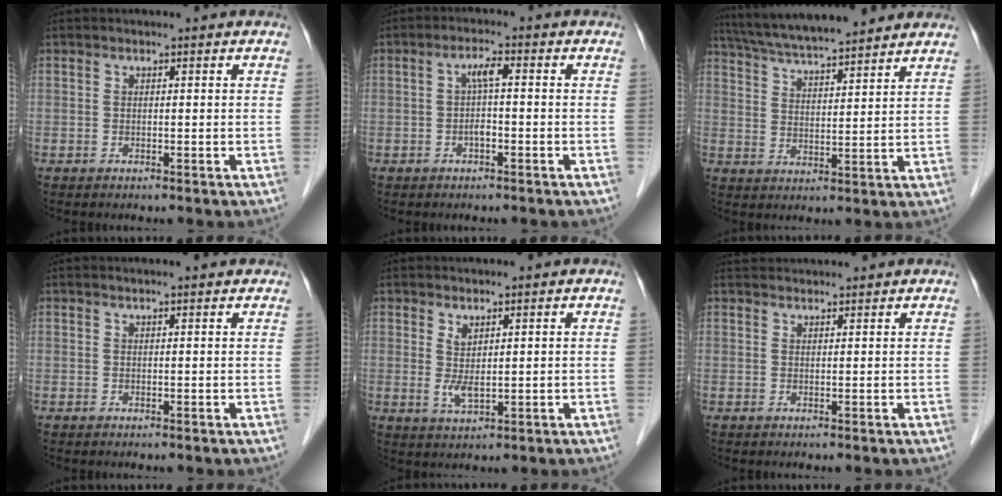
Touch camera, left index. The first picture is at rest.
{"total": 3.0, "force": [-0.5, 0.7, 2.8], "torque": [-0.053, 0.015, -0.008]}
{"total": 16.2, "force": [14.3, 1.5, 7.4], "torque": [-0.129, 0.033, 0.223]}
{"total": 2.9, "force": [2.6, 0.5, 1.1], "torque": [-0.017, 0.016, 0.029]}
{"total": 2.7, "force": [0.8, 0.9, 2.5], "torque": [-0.054, -0.002, 0.024]}
{"total": 4.1, "force": [4.0, 0.5, 0.7], "torque": [-0.011, 0.038, 0.063]}